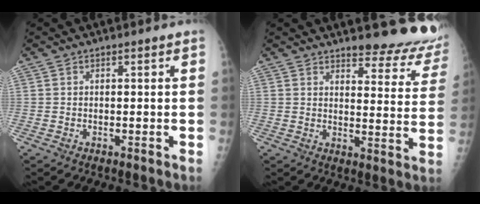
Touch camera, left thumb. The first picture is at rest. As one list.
[{"total": 14.1, "force": [12.7, 3.8, 4.8], "torque": [-0.013, -0.105, 0.136]}]